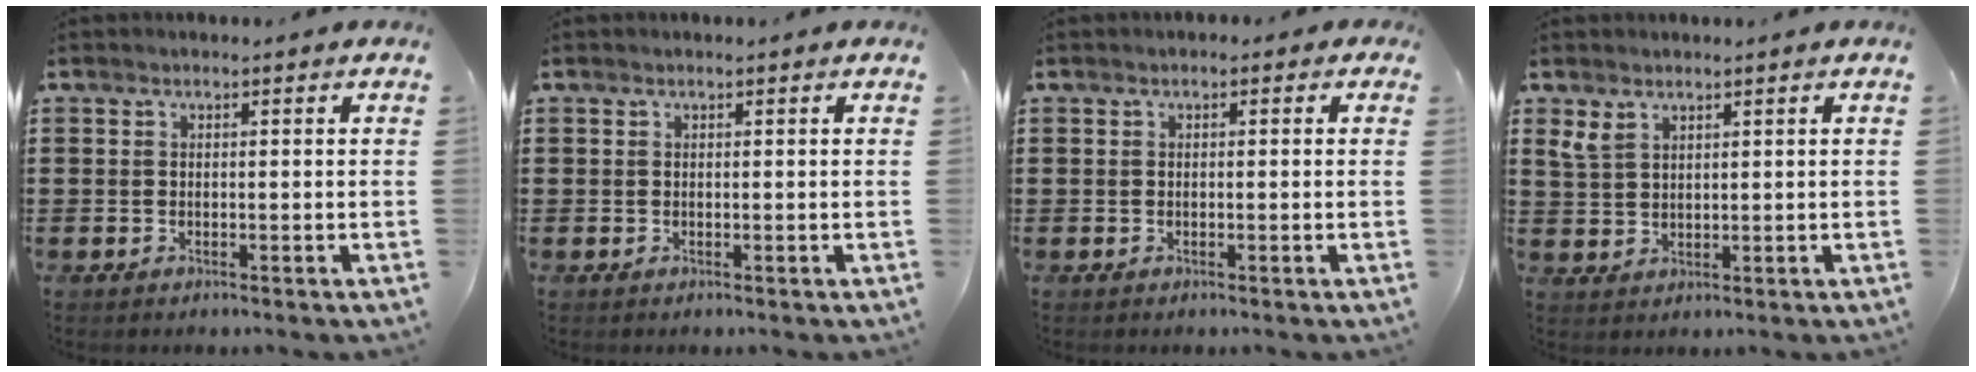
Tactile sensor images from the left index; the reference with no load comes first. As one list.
[{"total": 0.0}, {"total": 0.7, "force": [-0.1, 0.6, 0.4], "torque": [-0.009, 0.003, -0.003]}, {"total": 2.9, "force": [2.1, 1.7, 1.2], "torque": [-0.030, 0.004, 0.040]}]